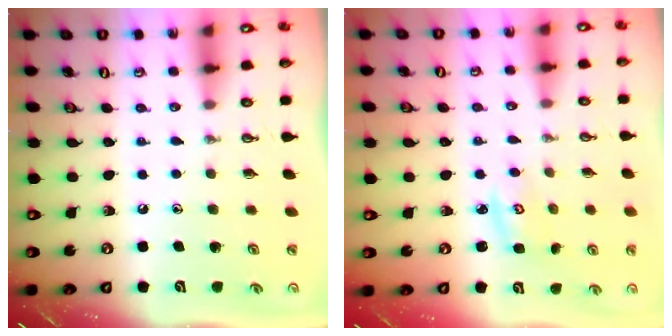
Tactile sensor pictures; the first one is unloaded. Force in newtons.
{"total": 2.8, "press": 2.8, "slide": 0.2}